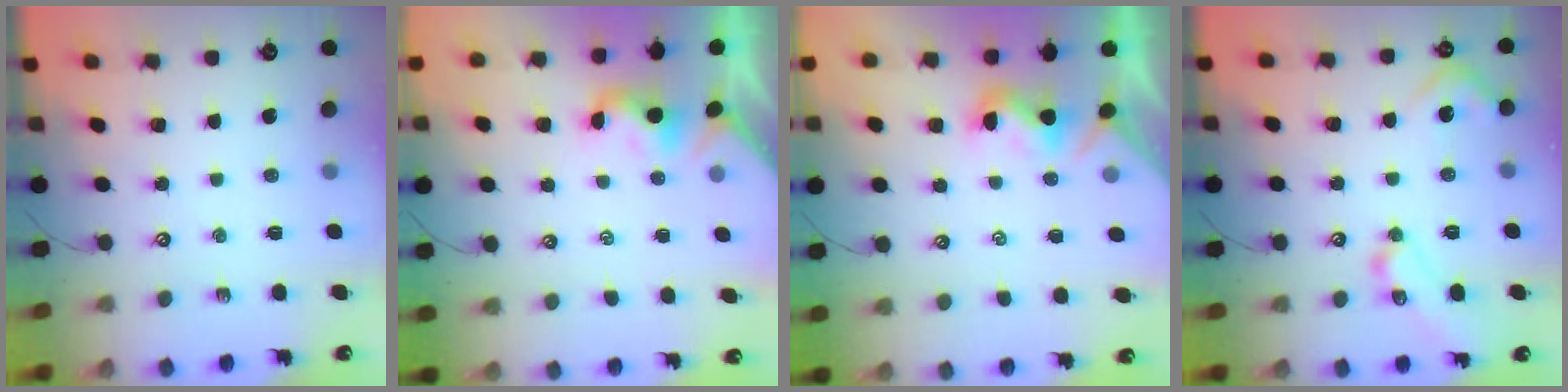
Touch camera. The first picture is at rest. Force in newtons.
{"total": 2.0, "press": 1.9, "slide": 0.5}
{"total": 1.4, "press": 1.3, "slide": 0.5}
{"total": 15.7, "press": 15.7, "slide": 0.5}